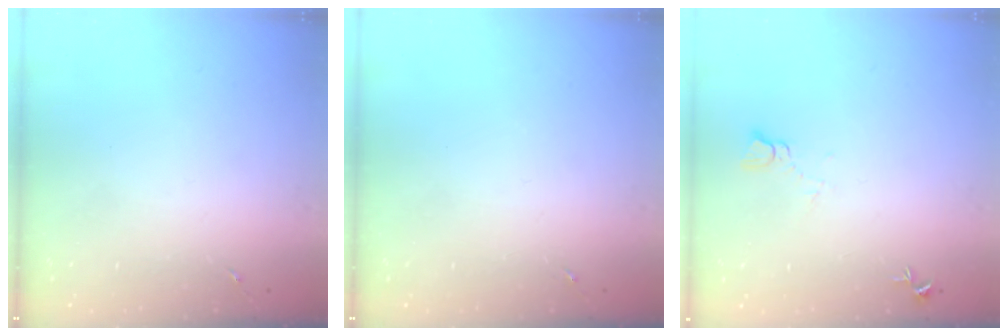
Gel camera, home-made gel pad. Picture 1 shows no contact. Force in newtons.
{"total": 0.0}
{"total": 3.7, "press": 3.7, "slide": 0.3}